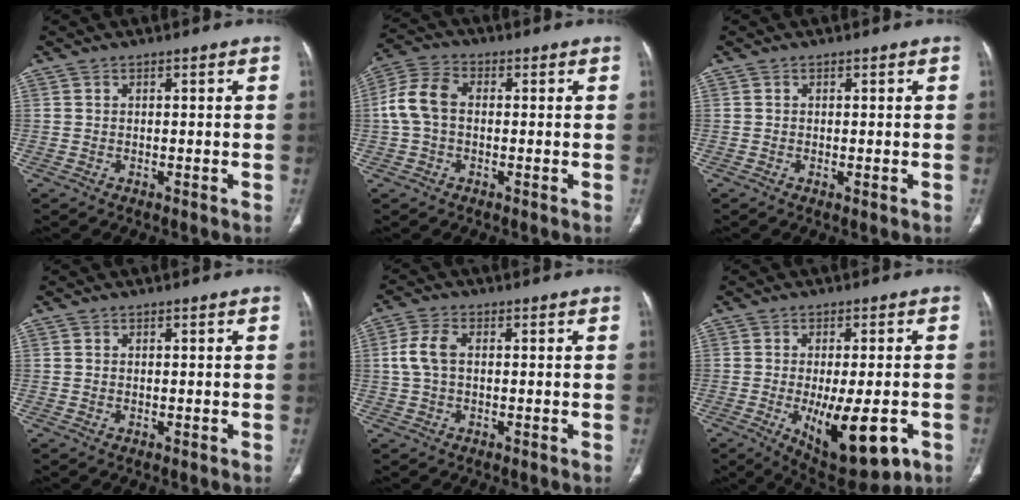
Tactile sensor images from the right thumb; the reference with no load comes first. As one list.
[{"total": 7.7, "force": [0.0, 5.3, 5.6], "torque": [-0.118, 0.026, -0.006]}, {"total": 0.6, "force": [-0.1, 0.2, 0.6], "torque": [-0.015, -0.004, -0.002]}, {"total": 0.0}, {"total": 5.1, "force": [0.4, 3.1, 4.1], "torque": [-0.099, 0.015, 0.006]}, {"total": 14.7, "force": [-4.6, 5.6, 12.8], "torque": [-0.191, -0.013, -0.050]}]